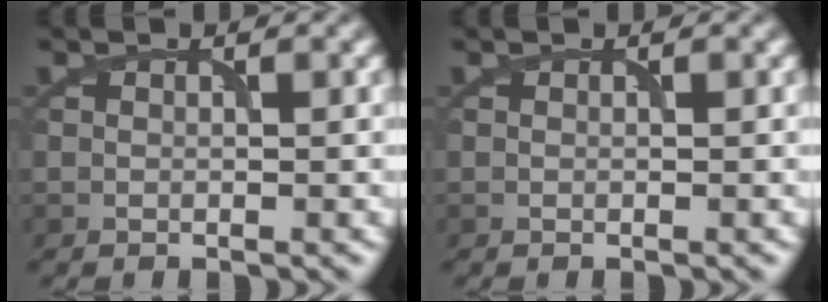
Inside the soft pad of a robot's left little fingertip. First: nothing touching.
{"total": 0.0}